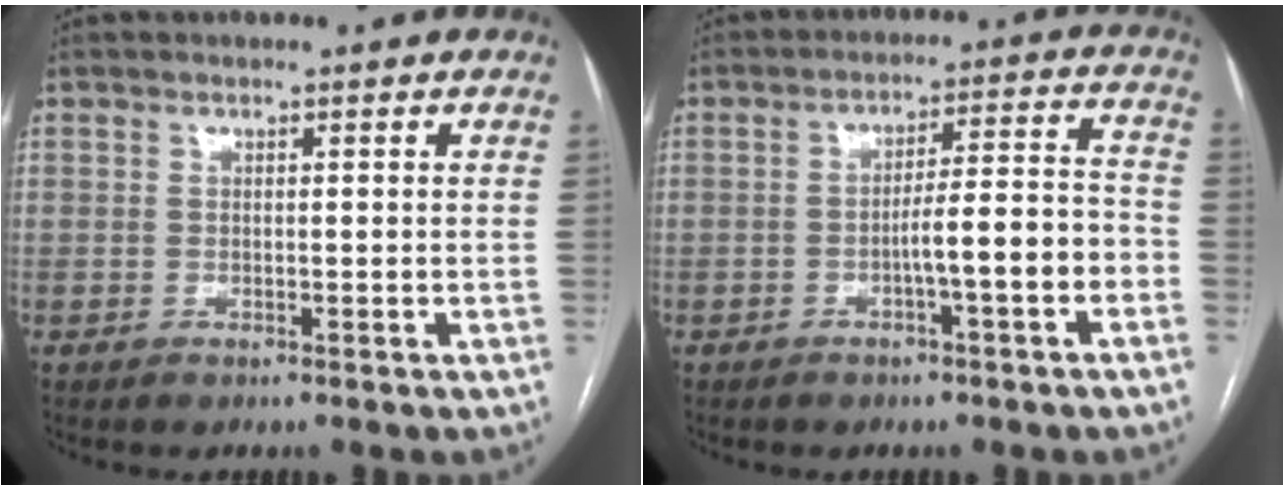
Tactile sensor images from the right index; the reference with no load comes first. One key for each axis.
{"total": 7.7, "fx": -2.9, "fy": 0.5, "fz": 7.1, "tx": -0.111, "ty": 0.027, "tz": -0.039}